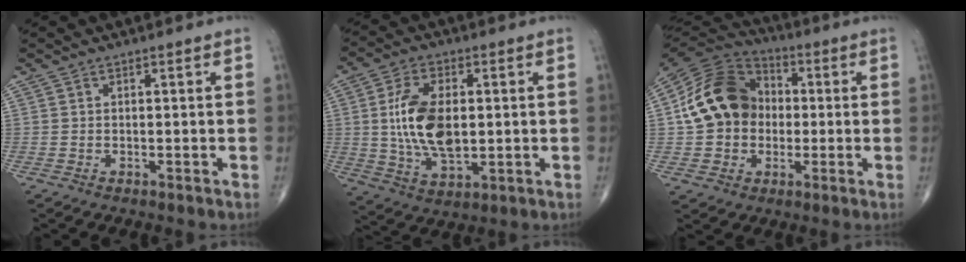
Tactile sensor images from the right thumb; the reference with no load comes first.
{"total": 13.6, "force": [0.9, 7.4, 11.3], "torque": [-0.209, -0.005, 0.022]}
{"total": 16.2, "force": [0.2, 13.3, 9.3], "torque": [-0.147, 0.027, -0.004]}